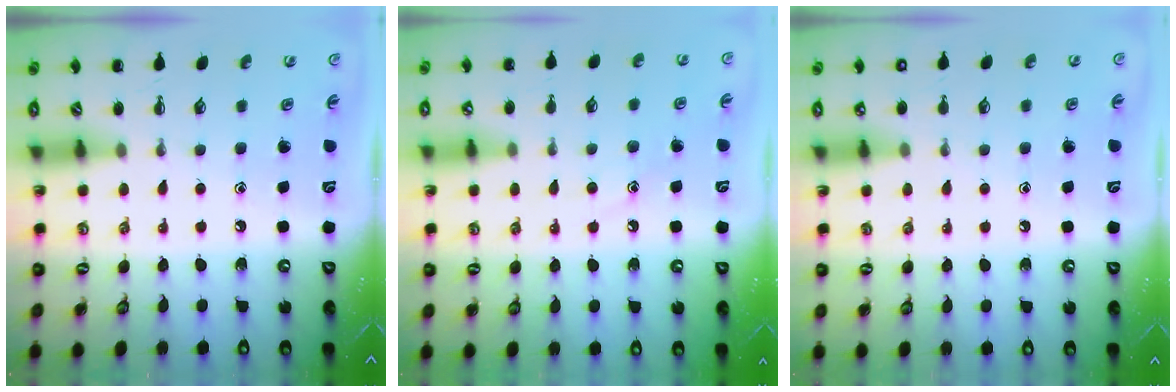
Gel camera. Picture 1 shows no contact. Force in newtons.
{"total": 8.3, "press": 8.2, "slide": 1.4}
{"total": 1.1, "press": 1.1, "slide": 0.2}